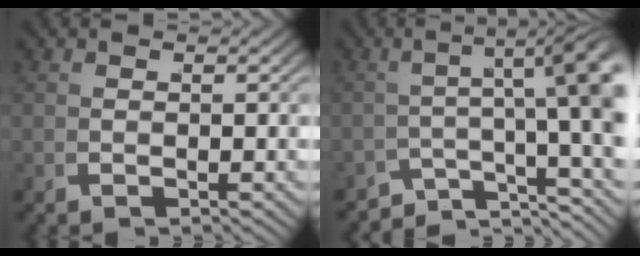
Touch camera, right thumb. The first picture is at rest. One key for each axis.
{"total": 7.6, "fx": -2.4, "fy": 2.9, "fz": 6.6, "tx": -0.091, "ty": -0.014, "tz": -0.036}